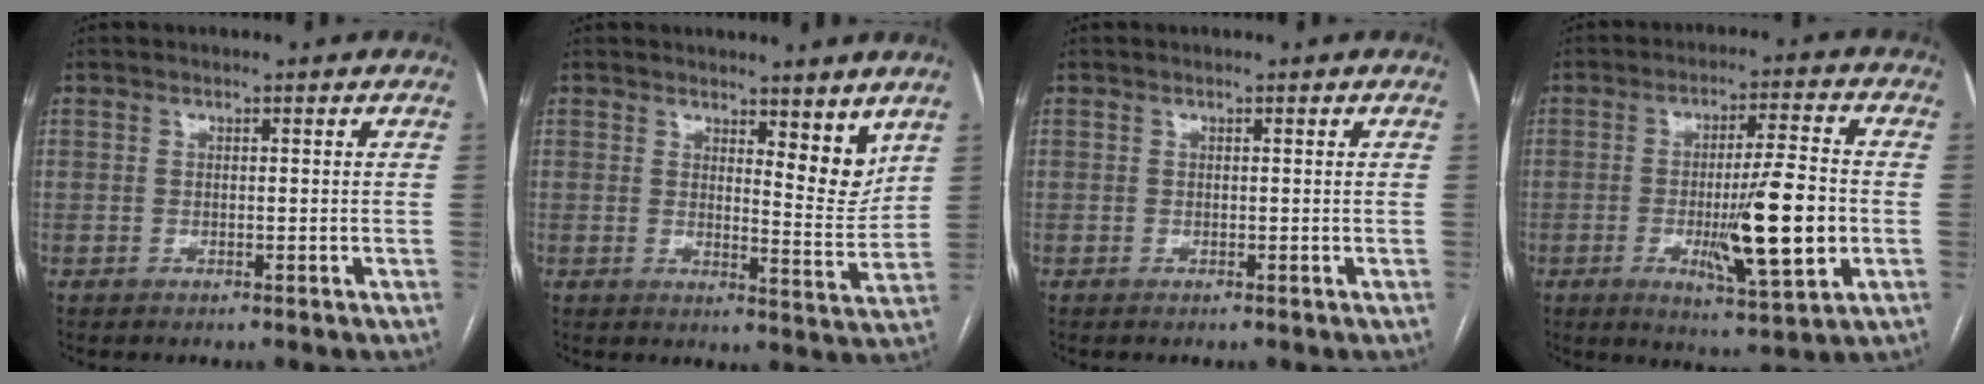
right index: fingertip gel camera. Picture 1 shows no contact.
{"total": 5.6, "force": [3.9, 1.5, 3.7], "torque": [-0.043, -0.023, 0.056]}
{"total": 0.0}
{"total": 13.2, "force": [-2.5, 1.3, 12.9], "torque": [-0.209, -0.016, -0.037]}